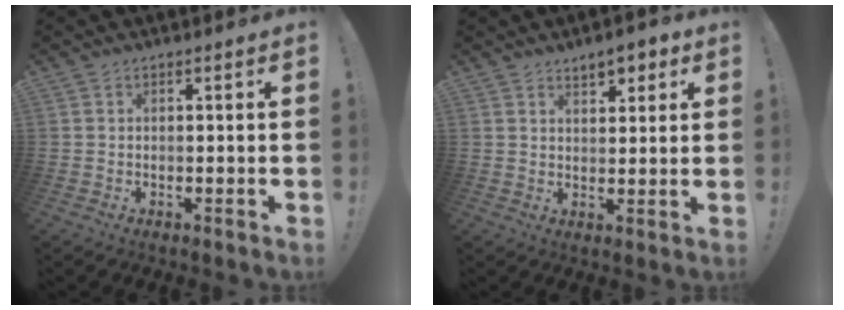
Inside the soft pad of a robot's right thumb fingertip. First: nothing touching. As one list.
[{"total": 5.5, "force": [3.9, 2.6, 3.0], "torque": [-0.033, -0.019, 0.065]}]